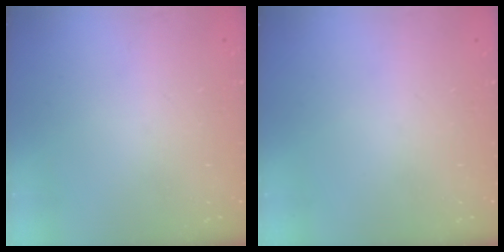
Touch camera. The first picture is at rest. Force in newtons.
{"total": 0.0}